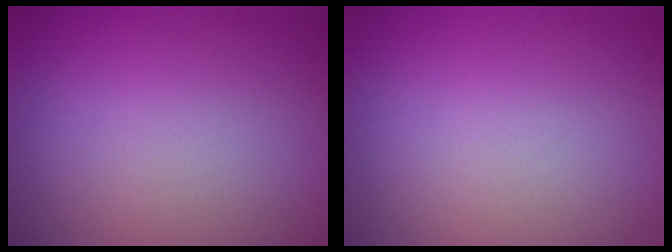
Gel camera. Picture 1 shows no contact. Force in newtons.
{"total": 0.0}